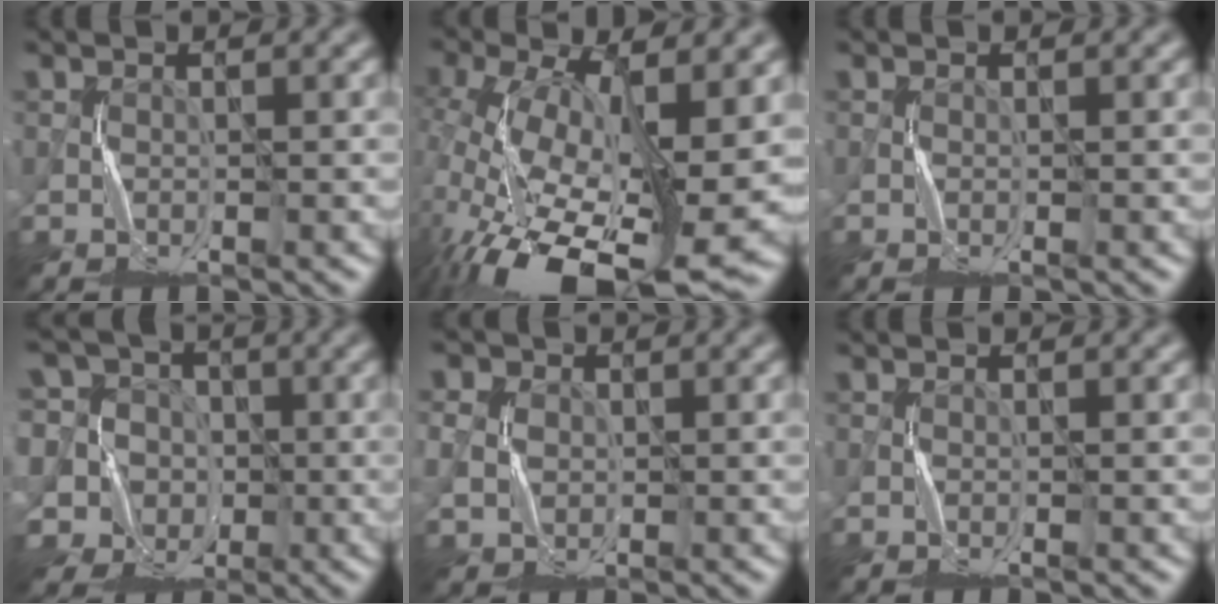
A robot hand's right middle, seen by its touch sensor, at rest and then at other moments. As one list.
[{"total": 15.6, "force": [-4.3, 6.8, 13.4], "torque": [-0.257, -0.022, -0.066]}, {"total": 0.0}, {"total": 10.9, "force": [2.5, 9.5, 4.8], "torque": [-0.126, 0.040, -0.005]}, {"total": 4.3, "force": [1.0, 3.7, 2.0], "torque": [-0.053, 0.019, 0.002]}, {"total": 0.0}]